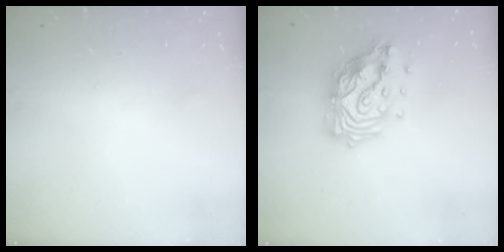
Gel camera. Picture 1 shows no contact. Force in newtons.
{"total": 15.2, "press": 15.1, "slide": 2.0}